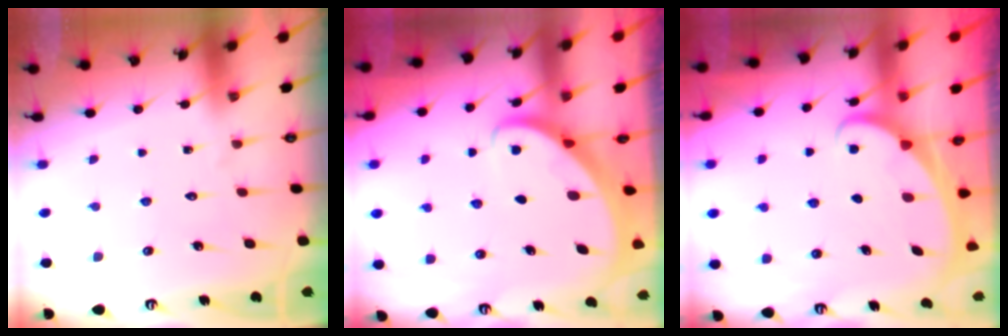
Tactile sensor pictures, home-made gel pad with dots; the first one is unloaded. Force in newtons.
{"total": 2.6, "press": 2.6, "slide": 0.3}
{"total": 2.4, "press": 2.4, "slide": 0.3}